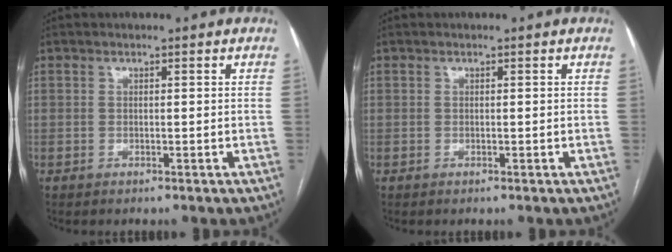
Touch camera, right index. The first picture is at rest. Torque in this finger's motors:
{"motor_torque": [0.00, 0.00, 0.00, 0.00]}